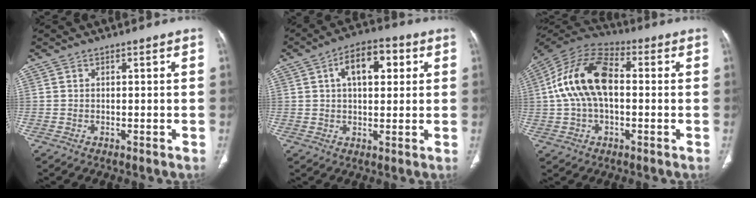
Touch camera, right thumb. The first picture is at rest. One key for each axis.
{"total": 10.2, "fx": 3.0, "fy": 5.4, "fz": 8.0, "tx": -0.105, "ty": 0.014, "tz": 0.043}
{"total": 16.0, "fx": 1.1, "fy": 9.2, "fz": 13.1, "tx": -0.249, "ty": 0.036, "tz": 0.011}